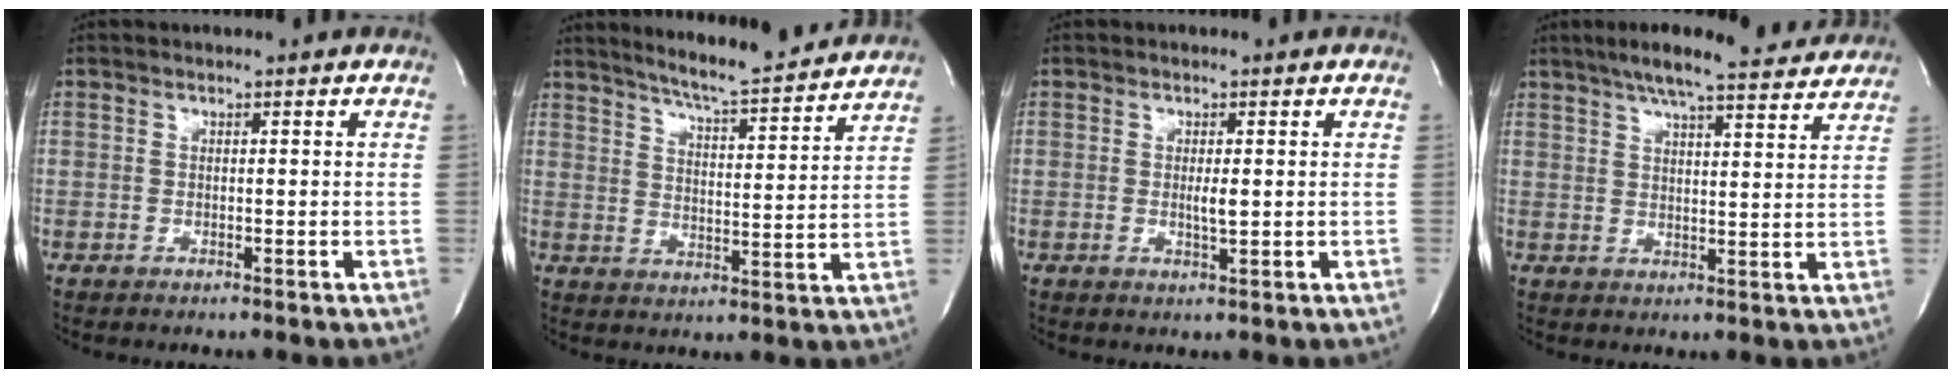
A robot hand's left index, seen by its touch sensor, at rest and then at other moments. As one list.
[{"total": 14.1, "force": [13.2, 0.2, 5.2], "torque": [-0.085, -0.008, 0.181]}, {"total": 1.9, "force": [0.0, 0.2, 1.9], "torque": [-0.037, -0.005, 0.000]}, {"total": 15.7, "force": [13.7, 1.8, 7.4], "torque": [-0.115, 0.019, 0.182]}]